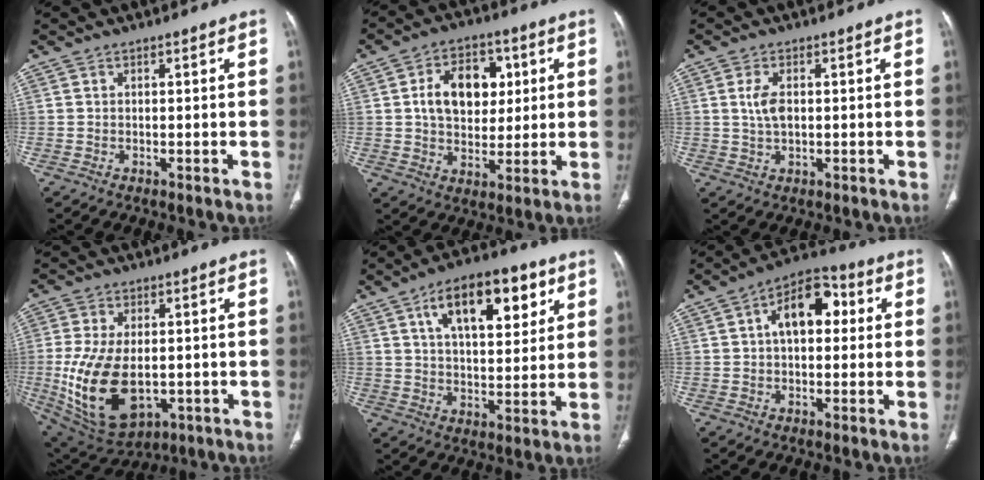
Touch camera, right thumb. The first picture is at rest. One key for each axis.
{"total": 12.8, "fx": 2.7, "fy": 8.8, "fz": 8.9, "tx": -0.103, "ty": 0.002, "tz": 0.045}
{"total": 3.8, "fx": 0.6, "fy": 2.0, "fz": 3.2, "tx": -0.064, "ty": -0.005, "tz": 0.012}
{"total": 17.5, "fx": -2.8, "fy": 10.2, "fz": 14.0, "tx": -0.268, "ty": -0.011, "tz": -0.021}
{"total": 16.3, "fx": 7.3, "fy": 7.6, "fz": 12.4, "tx": -0.151, "ty": -0.019, "tz": 0.115}
{"total": 11.0, "fx": 2.1, "fy": 6.4, "fz": 8.6, "tx": -0.112, "ty": 0.028, "tz": 0.023}